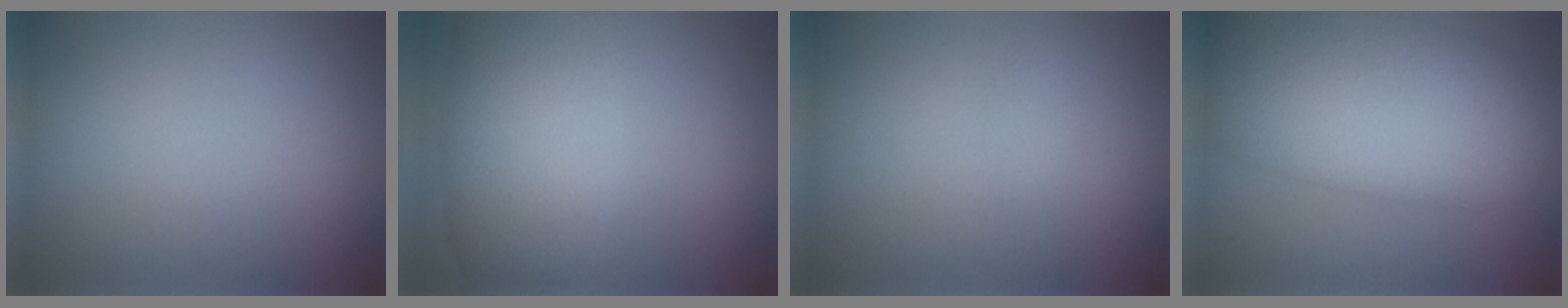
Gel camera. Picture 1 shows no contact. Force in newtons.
{"total": 8.4, "press": 8.4, "slide": 0.3}
{"total": 0.5, "press": 0.5, "slide": 0.1}
{"total": 13.1, "press": 13.1, "slide": 0.8}